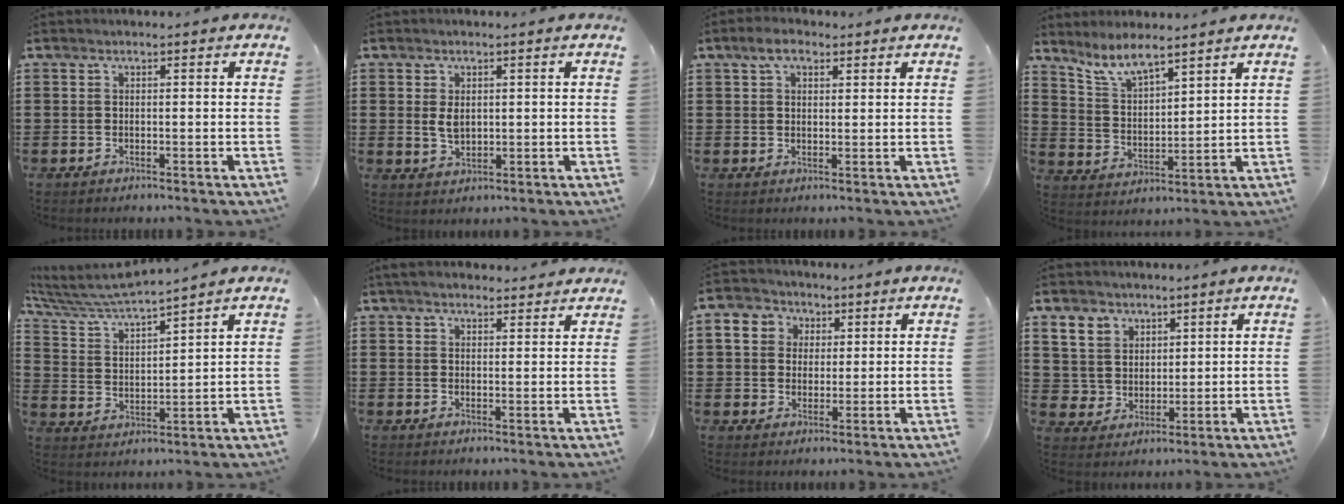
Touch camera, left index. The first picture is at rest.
{"total": 2.9, "force": [0.5, 1.8, 2.2], "torque": [-0.056, 0.001, 0.008]}
{"total": 4.0, "force": [2.5, 2.1, 2.4], "torque": [-0.046, 0.008, 0.042]}
{"total": 6.4, "force": [5.8, 0.7, 2.7], "torque": [-0.073, -0.019, 0.105]}
{"total": 6.2, "force": [5.9, -0.4, 1.8], "torque": [-0.063, -0.037, 0.098]}
{"total": 3.1, "force": [2.9, 0.8, 0.9], "torque": [-0.026, 0.000, 0.055]}
{"total": 5.5, "force": [1.9, 5.0, 1.3], "torque": [-0.043, 0.013, 0.032]}
{"total": 5.5, "force": [3.2, 4.5, 0.3], "torque": [-0.026, 0.002, 0.059]}